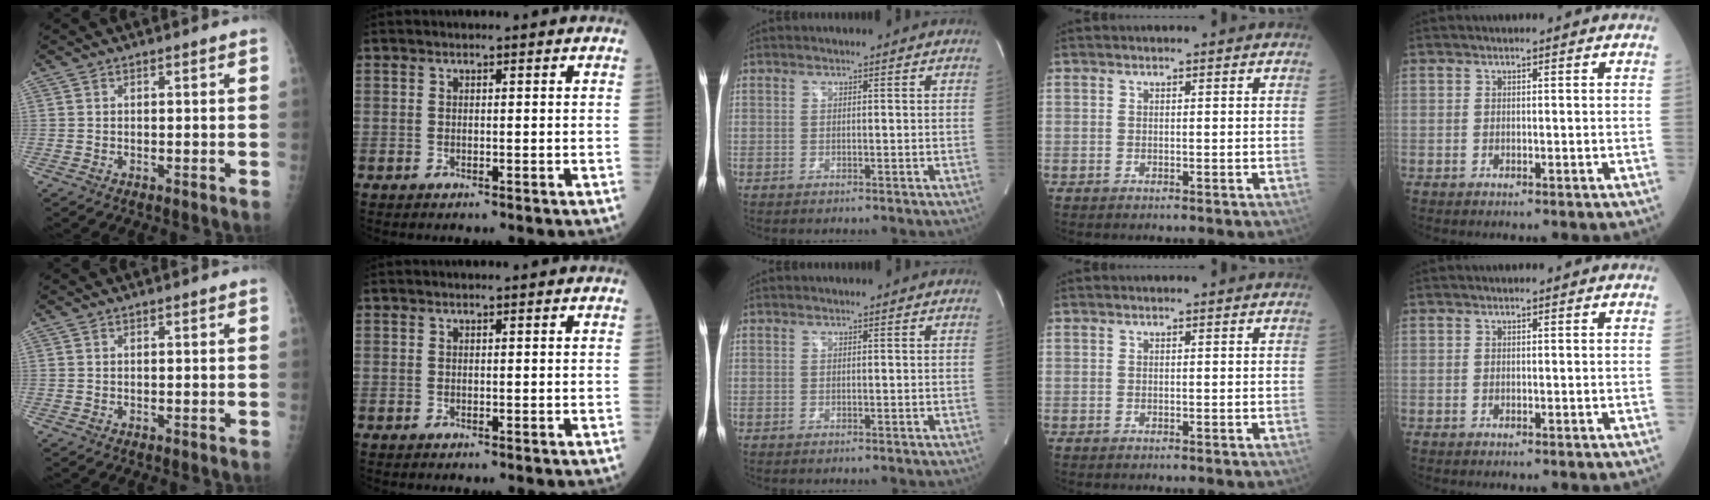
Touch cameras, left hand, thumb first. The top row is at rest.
{}